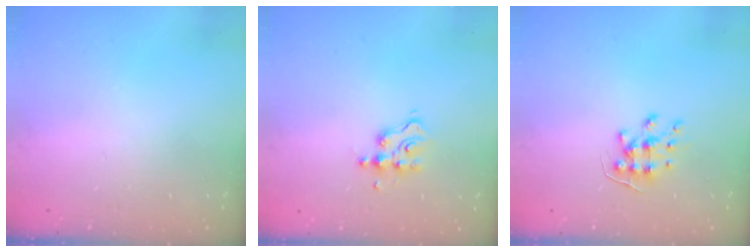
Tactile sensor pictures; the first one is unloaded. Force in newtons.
{"total": 3.8, "press": 3.8, "slide": 0.2}
{"total": 7.8, "press": 7.8, "slide": 0.7}